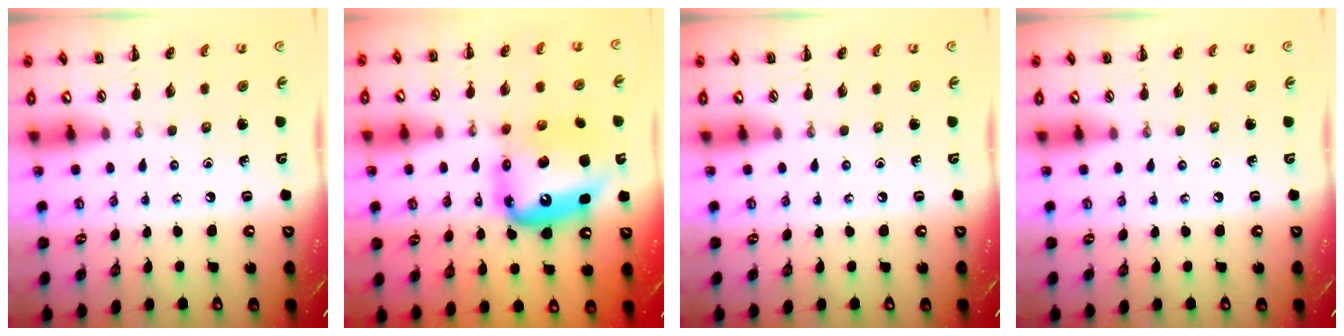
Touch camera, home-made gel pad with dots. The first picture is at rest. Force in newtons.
{"total": 14.2, "press": 13.7, "slide": 3.9}
{"total": 0.0}
{"total": 0.0}